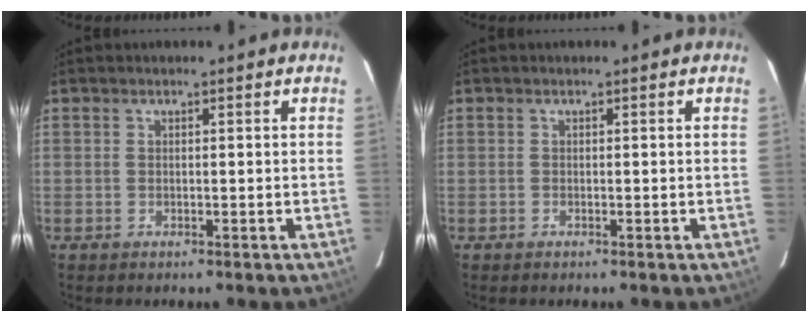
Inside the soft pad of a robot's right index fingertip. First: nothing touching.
{"total": 0.0}